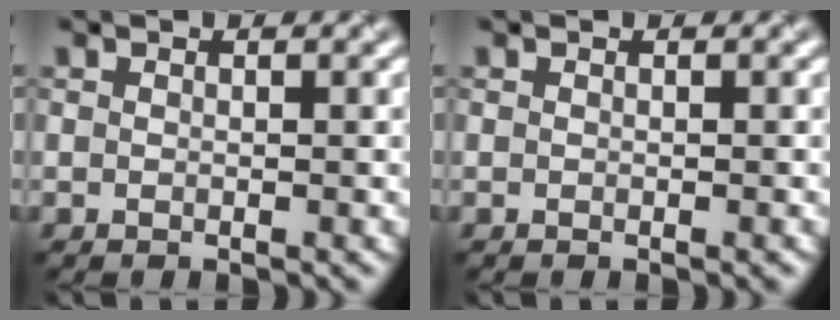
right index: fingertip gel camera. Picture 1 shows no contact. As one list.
[{"total": 0.0}]